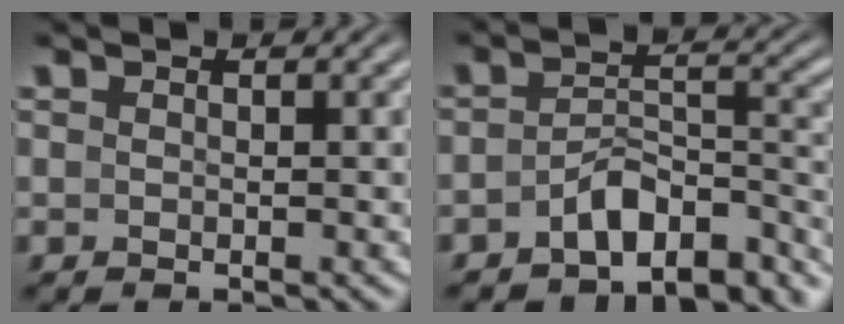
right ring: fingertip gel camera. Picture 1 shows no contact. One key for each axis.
{"total": 7.3, "fx": -6.0, "fy": 2.7, "fz": 3.2, "tx": -0.046, "ty": -0.020, "tz": -0.083}